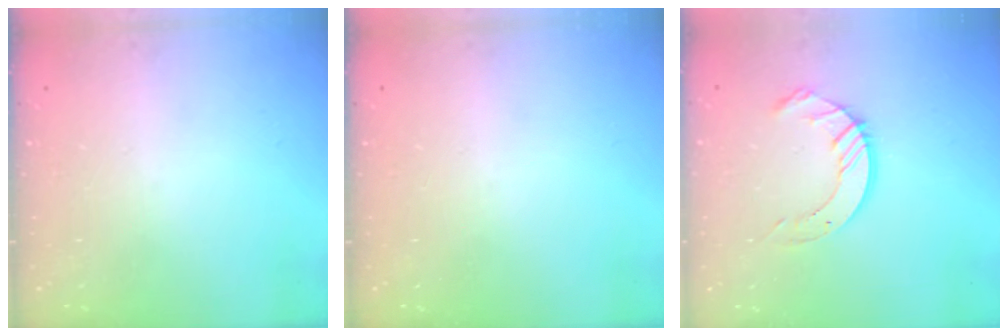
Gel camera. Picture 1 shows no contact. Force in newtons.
{"total": 0.0}
{"total": 8.8, "press": 8.8, "slide": 0.9}